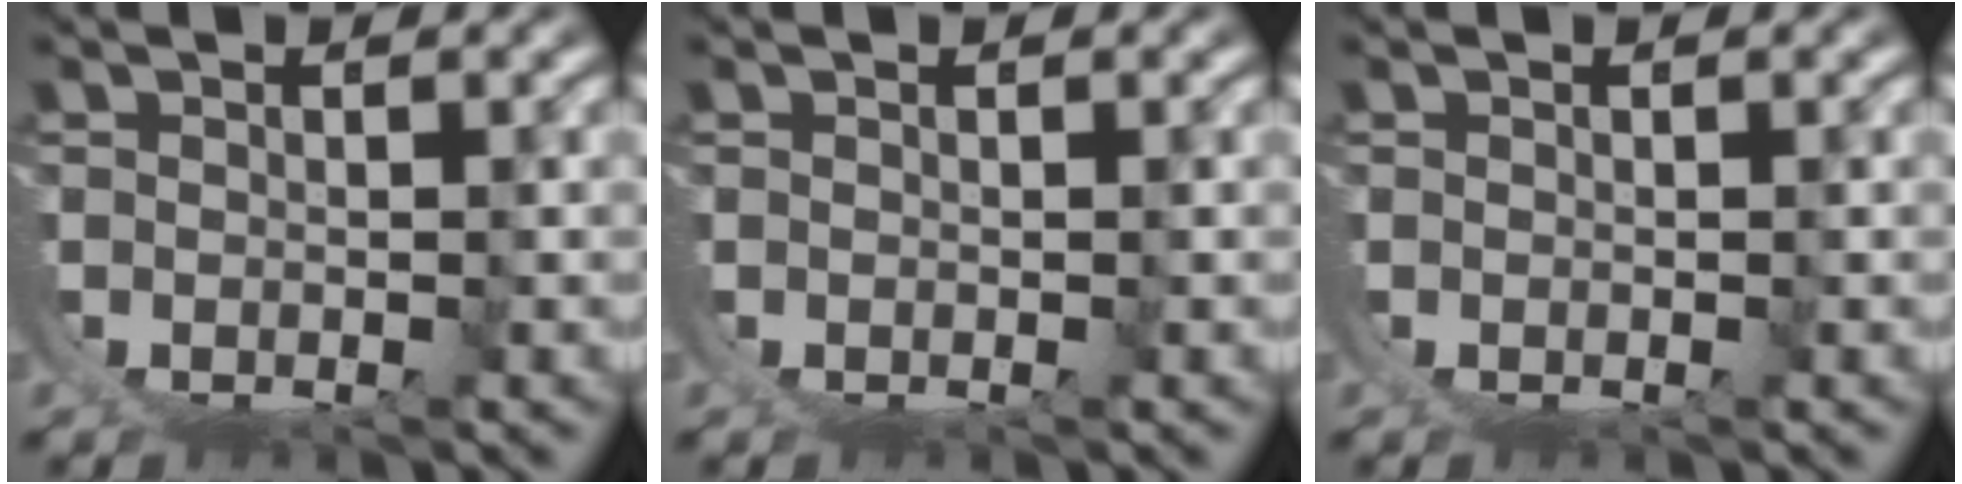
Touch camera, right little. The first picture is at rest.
{"total": 0.0}
{"total": 0.0}